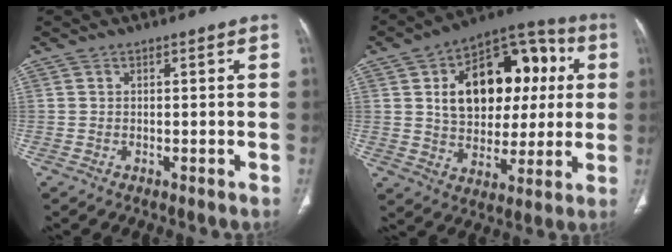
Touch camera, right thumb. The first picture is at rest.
{"total": 22.0, "force": [4.6, 14.2, 16.2], "torque": [-0.194, 0.021, 0.073]}